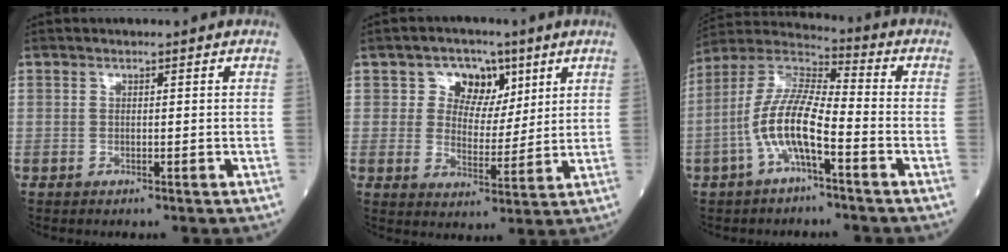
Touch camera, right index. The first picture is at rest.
{"total": 6.9, "force": [3.3, 5.3, 3.0], "torque": [-0.039, 0.016, 0.053]}
{"total": 11.1, "force": [-3.7, 2.4, 10.2], "torque": [-0.217, 0.014, -0.074]}